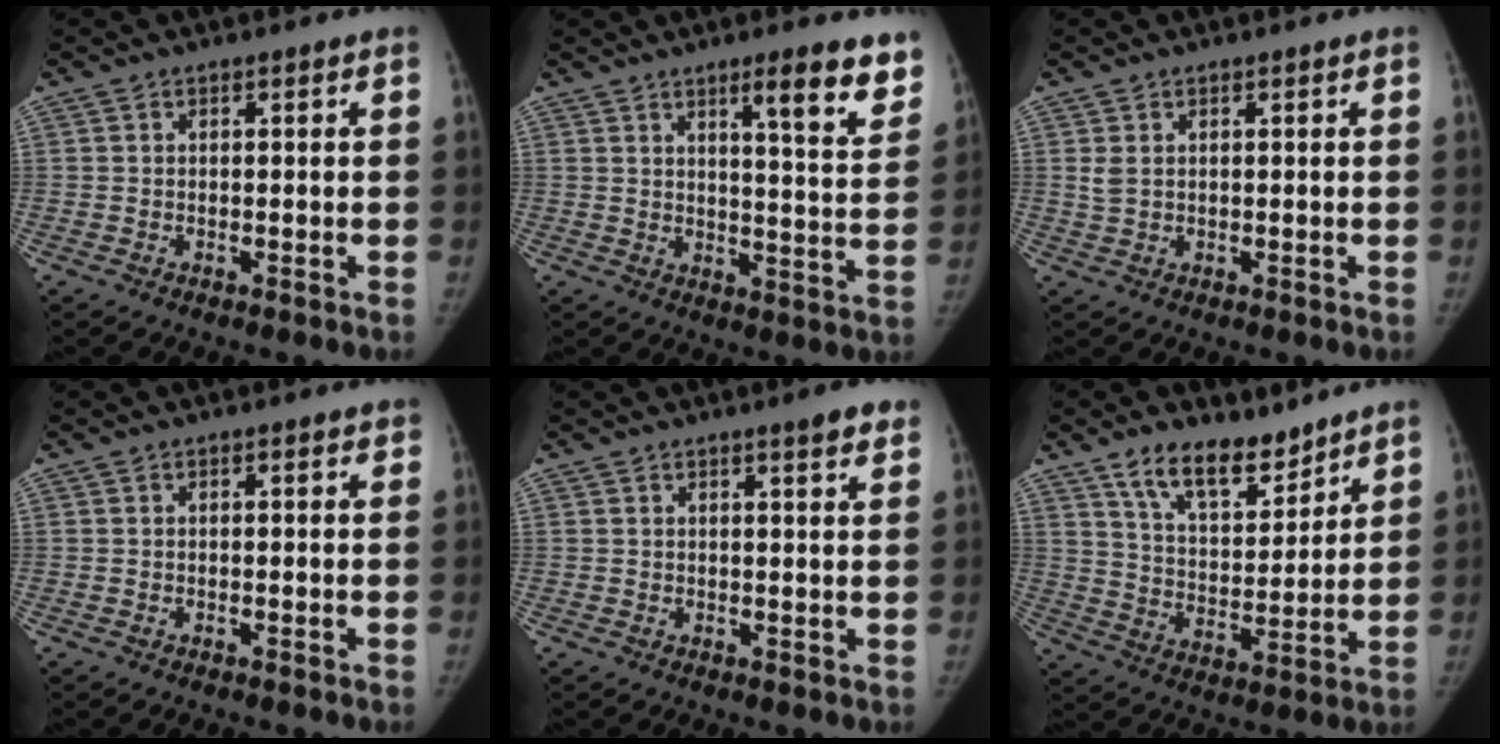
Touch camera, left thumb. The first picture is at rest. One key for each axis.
{"total": 11.4, "fx": 7.4, "fy": 1.9, "fz": 8.5, "tx": -0.085, "ty": -0.045, "tz": 0.102}
{"total": 1.8, "fx": 0.5, "fy": 1.2, "fz": 1.2, "tx": -0.030, "ty": 0.002, "tz": 0.017}
{"total": 0.6, "fx": 0.4, "fy": 0.3, "fz": 0.4, "tx": -0.004, "ty": -0.001, "tz": 0.002}
{"total": 3.8, "fx": 2.6, "fy": 0.5, "fz": 2.8, "tx": -0.030, "ty": -0.013, "tz": 0.034}
{"total": 12.6, "fx": 9.2, "fy": 5.4, "fz": 6.7, "tx": -0.083, "ty": -0.065, "tz": 0.167}